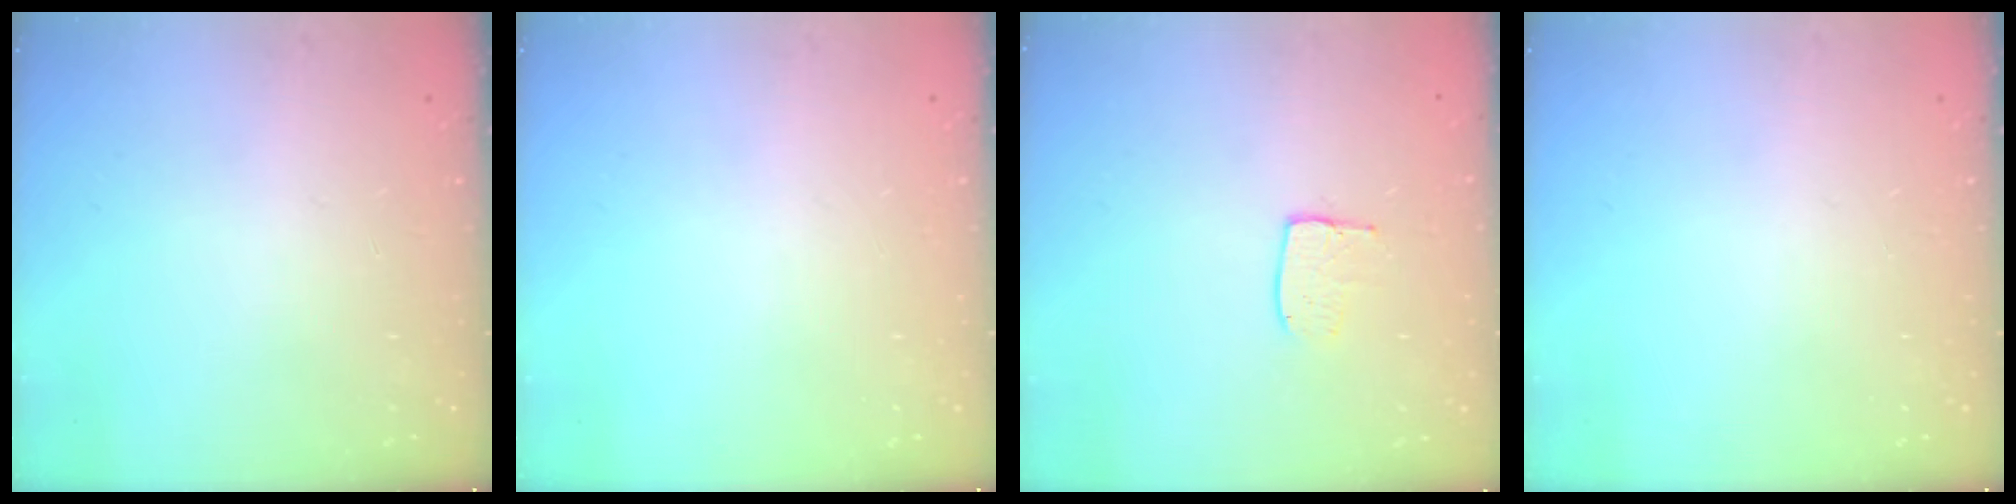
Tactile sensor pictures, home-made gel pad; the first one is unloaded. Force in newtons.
{"total": 0.0}
{"total": 6.3, "press": 6.3, "slide": 0.4}
{"total": 0.0}